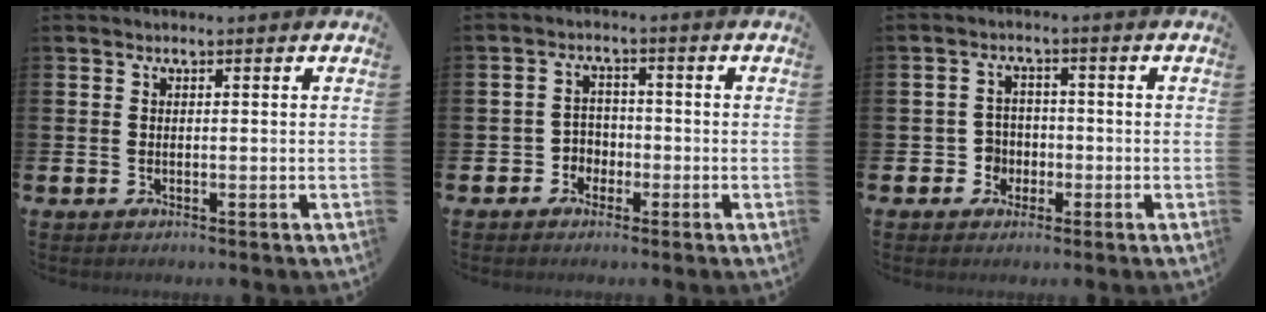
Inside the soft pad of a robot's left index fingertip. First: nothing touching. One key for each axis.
{"total": 2.8, "fx": -1.7, "fy": 2.2, "fz": 0.4, "tx": -0.017, "ty": 0.001, "tz": -0.040}
{"total": 3.2, "fx": -1.3, "fy": 3.0, "fz": 0.5, "tx": -0.020, "ty": 0.007, "tz": -0.030}